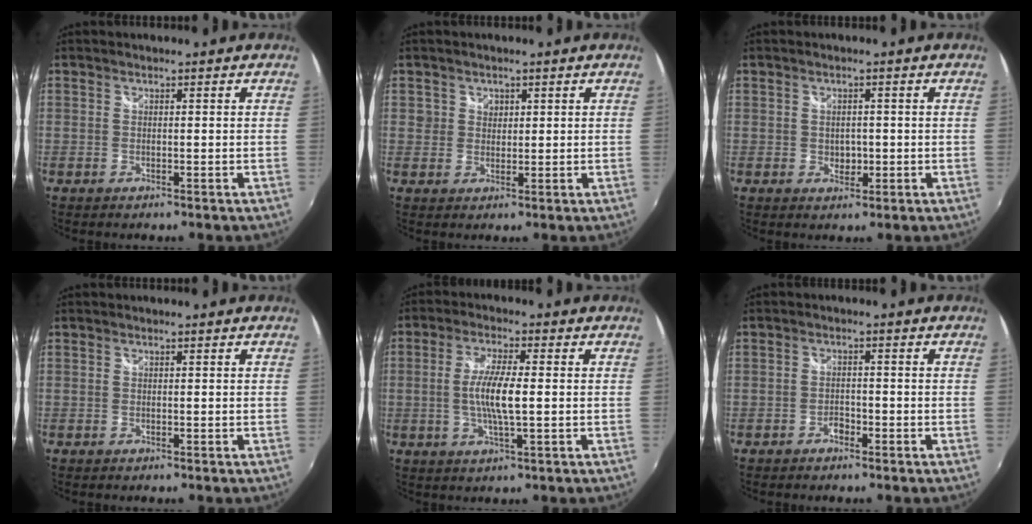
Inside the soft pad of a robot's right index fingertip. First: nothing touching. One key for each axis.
{"total": 2.5, "fx": 0.7, "fy": 2.4, "fz": 0.3, "tx": 0.001, "ty": 0.006, "tz": 0.010}
{"total": 2.6, "fx": -0.4, "fy": 2.2, "fz": 1.4, "tx": -0.020, "ty": -0.001, "tz": -0.004}
{"total": 0.0}
{"total": 7.3, "fx": -0.5, "fy": 1.2, "fz": 7.2, "tx": -0.140, "ty": -0.003, "tz": -0.009}
{"total": 1.8, "fx": -1.4, "fy": 1.0, "fz": 0.6, "tx": -0.014, "ty": 0.003, "tz": -0.024}